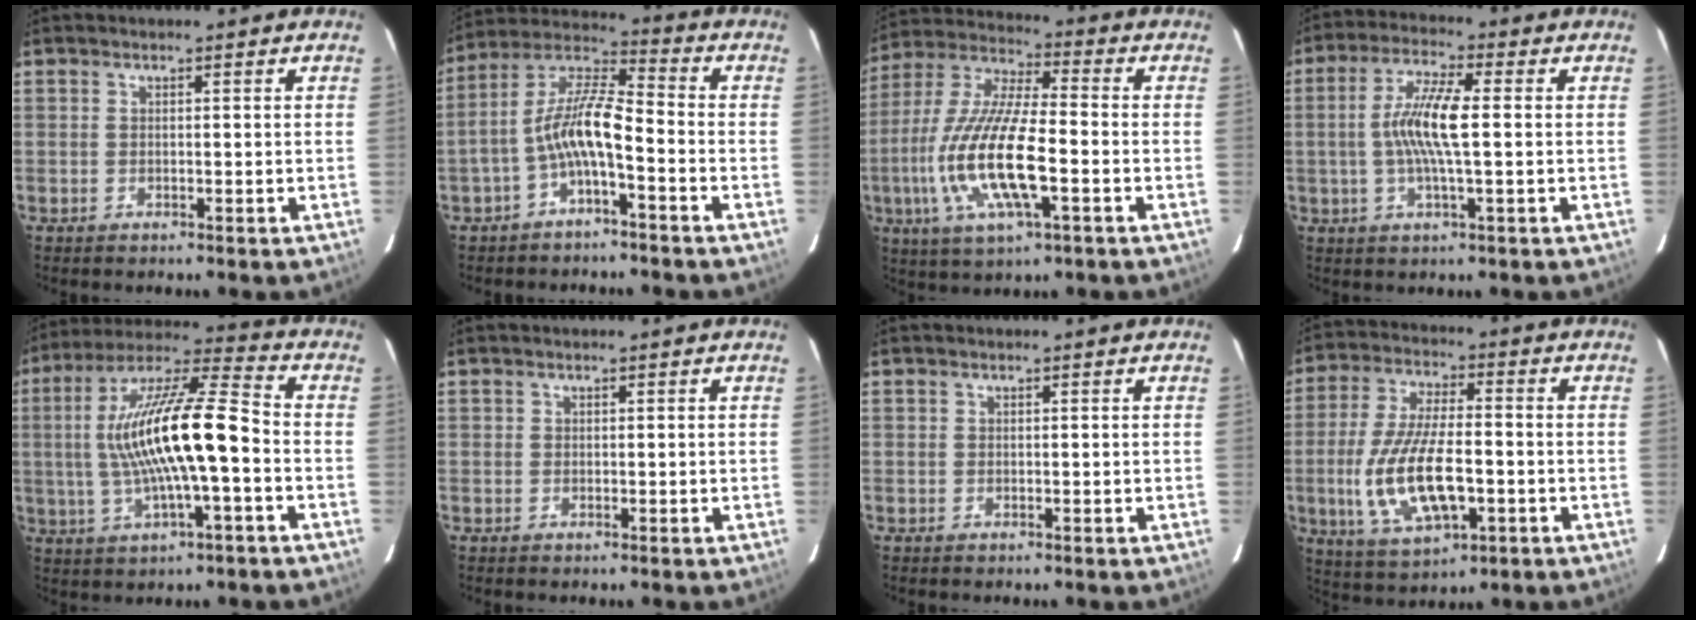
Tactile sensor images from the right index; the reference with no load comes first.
{"total": 9.6, "force": [-3.6, 2.4, 8.6], "torque": [-0.189, 0.016, -0.070]}
{"total": 17.8, "force": [-4.6, 5.0, 16.4], "torque": [-0.342, -0.014, -0.089]}
{"total": 9.5, "force": [-0.1, 1.5, 9.4], "torque": [-0.183, 0.005, -0.004]}
{"total": 17.6, "force": [-1.8, 3.2, 17.2], "torque": [-0.324, 0.014, -0.033]}
{"total": 0.0}
{"total": 0.0}
{"total": 15.5, "force": [-3.4, 6.3, 13.7], "torque": [-0.285, -0.013, -0.053]}